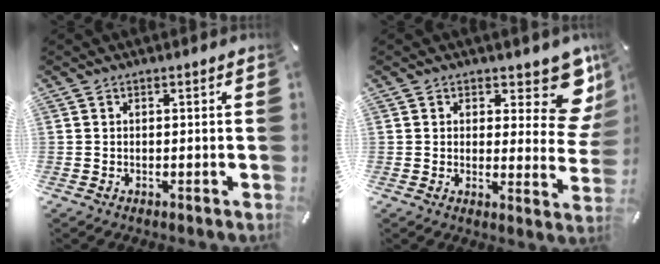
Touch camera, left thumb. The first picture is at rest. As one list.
[{"total": 11.5, "force": [7.1, 5.3, 7.3], "torque": [-0.066, -0.065, 0.124]}]